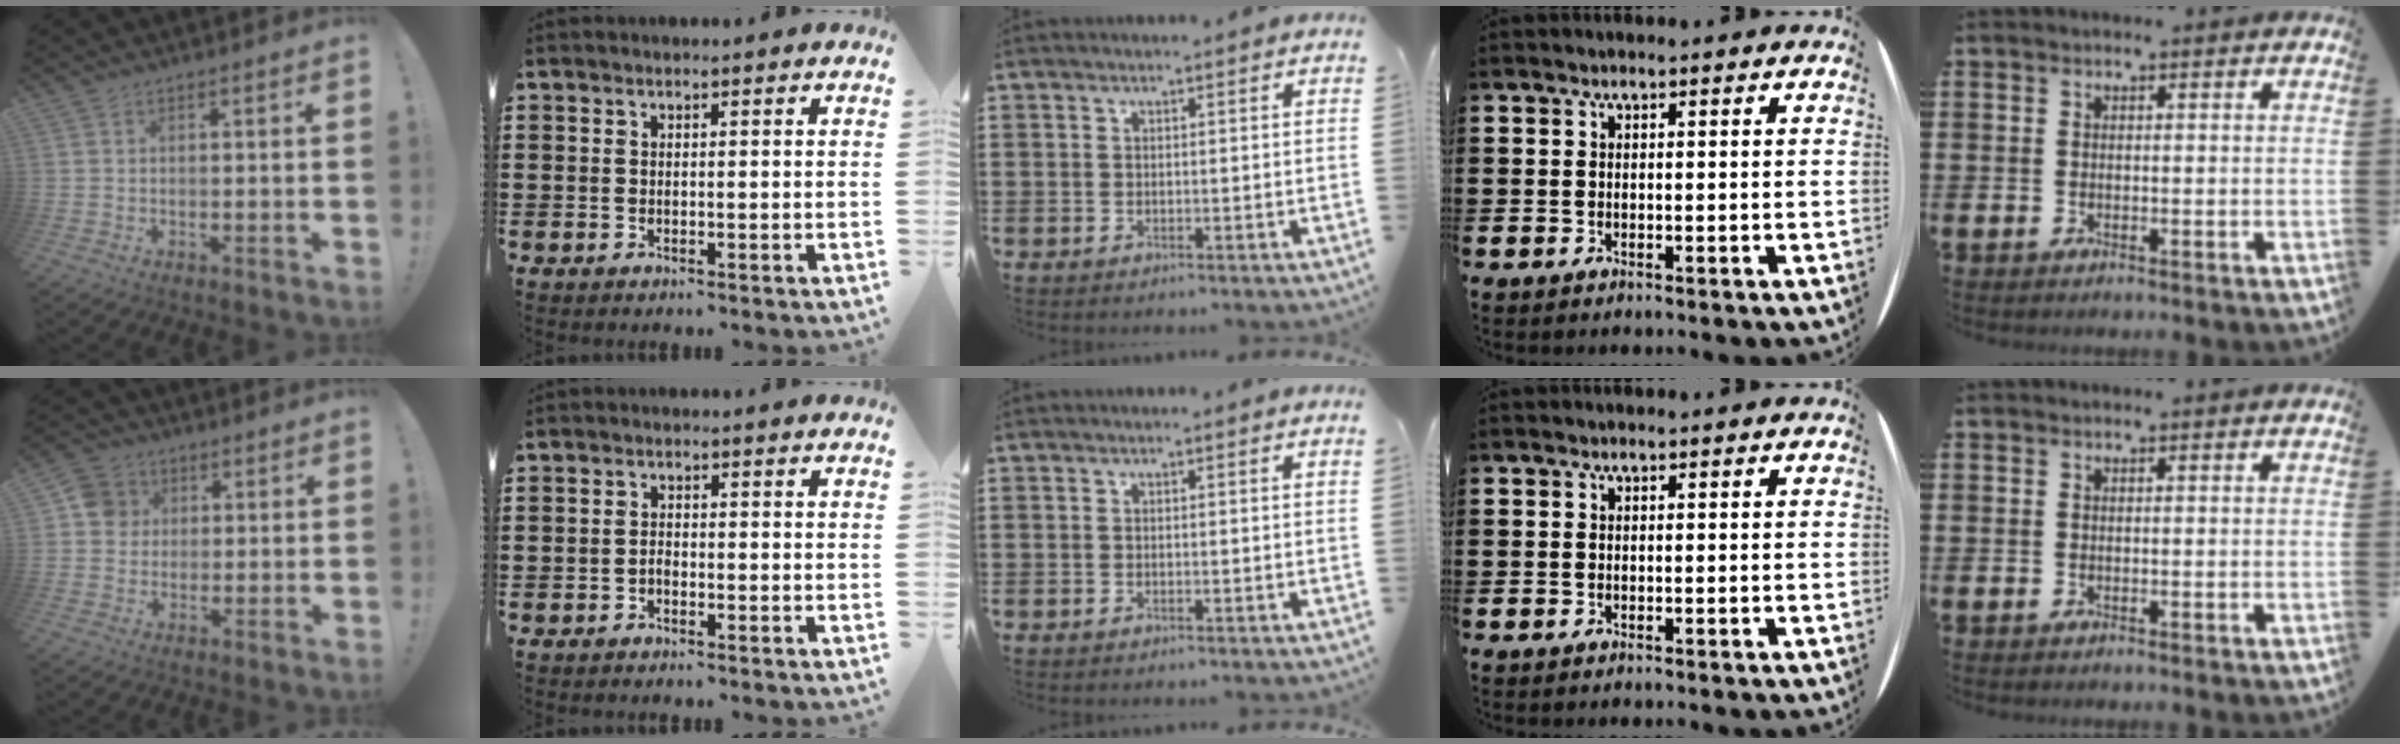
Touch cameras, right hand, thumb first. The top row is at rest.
{"thumb": {"total": 8.8, "force": [2.2, 8.4, 1.9], "torque": [-0.016, -0.008, 0.045]}, "index": {"total": 1.1, "force": [-0.7, 0.7, 0.5], "torque": [-0.013, -0.002, -0.014]}}